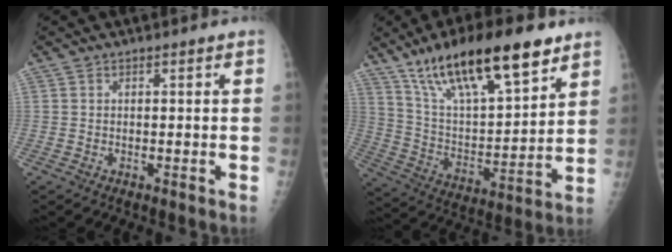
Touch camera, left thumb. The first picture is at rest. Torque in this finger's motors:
{"motor_torque": [1.95, 1.85, 1.47, -1.30, 0.28]}